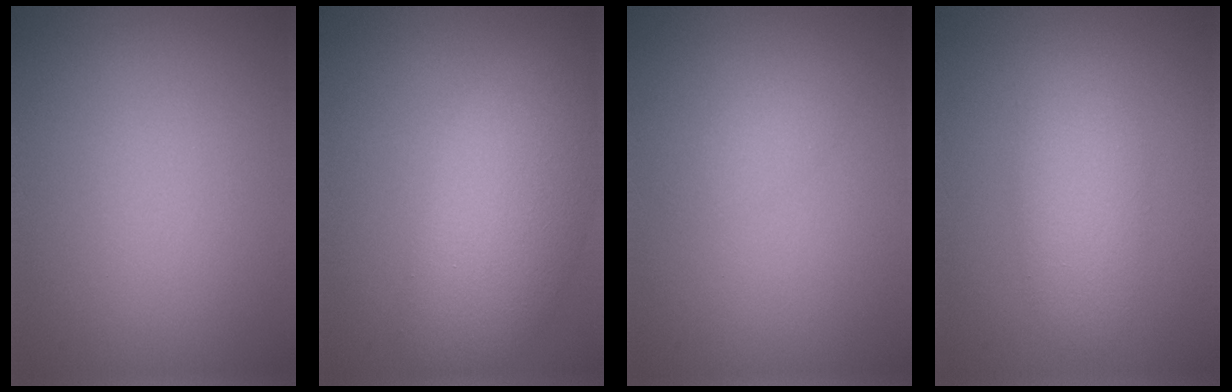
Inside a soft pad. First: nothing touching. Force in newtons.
{"total": 7.1, "press": 7.1, "slide": 0.5}
{"total": 1.1, "press": 1.1, "slide": 0.0}
{"total": 3.5, "press": 3.5, "slide": 0.2}